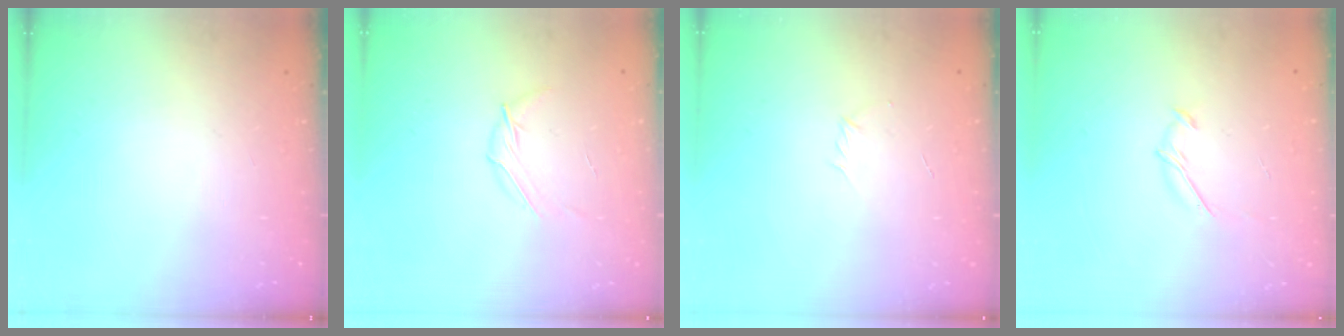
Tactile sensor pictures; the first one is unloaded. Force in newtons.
{"total": 5.7, "press": 5.6, "slide": 0.7}
{"total": 2.9, "press": 2.8, "slide": 0.8}
{"total": 5.4, "press": 5.4, "slide": 1.0}